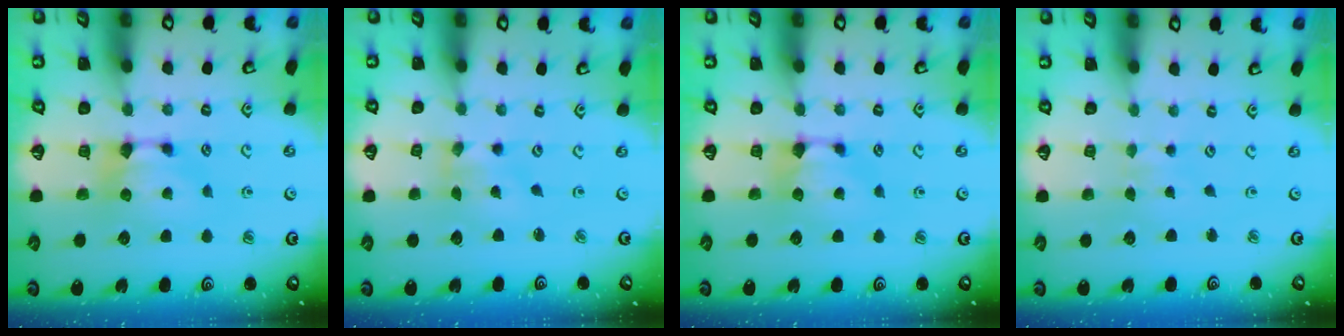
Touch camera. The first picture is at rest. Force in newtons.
{"total": 2.1, "press": 1.8, "slide": 1.1}
{"total": 0.5, "press": 0.4, "slide": 0.3}
{"total": 3.9, "press": 3.9, "slide": 0.2}